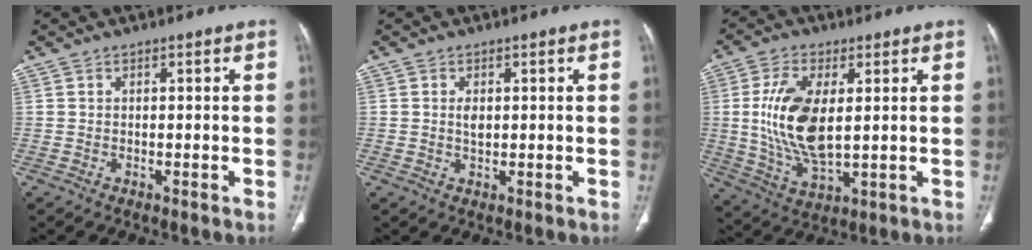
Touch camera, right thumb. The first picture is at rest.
{"total": 1.9, "force": [0.3, 1.1, 1.5], "torque": [-0.026, -0.002, 0.008]}
{"total": 13.9, "force": [1.7, 6.6, 12.1], "torque": [-0.245, -0.016, 0.040]}